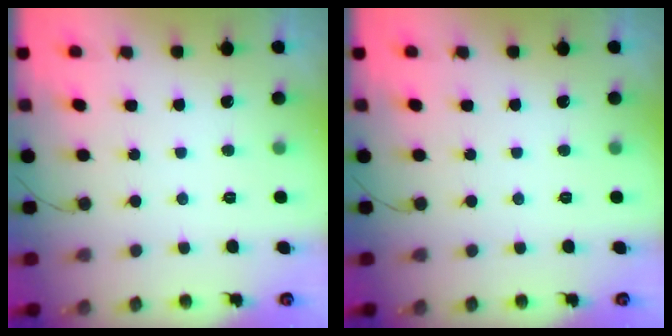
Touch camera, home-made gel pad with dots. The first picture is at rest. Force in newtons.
{"total": 0.0}